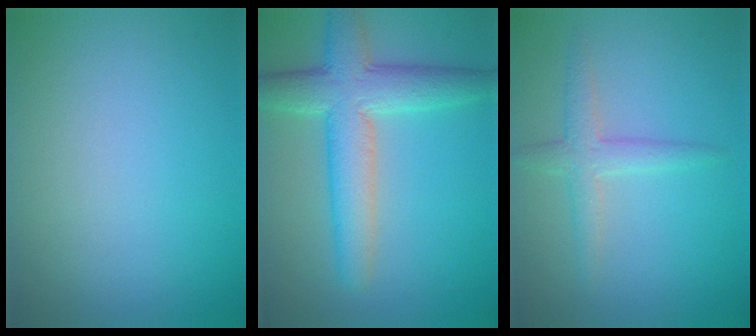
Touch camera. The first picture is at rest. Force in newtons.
{"total": 6.1, "press": 6.1, "slide": 0.3}
{"total": 2.3, "press": 2.3, "slide": 0.1}